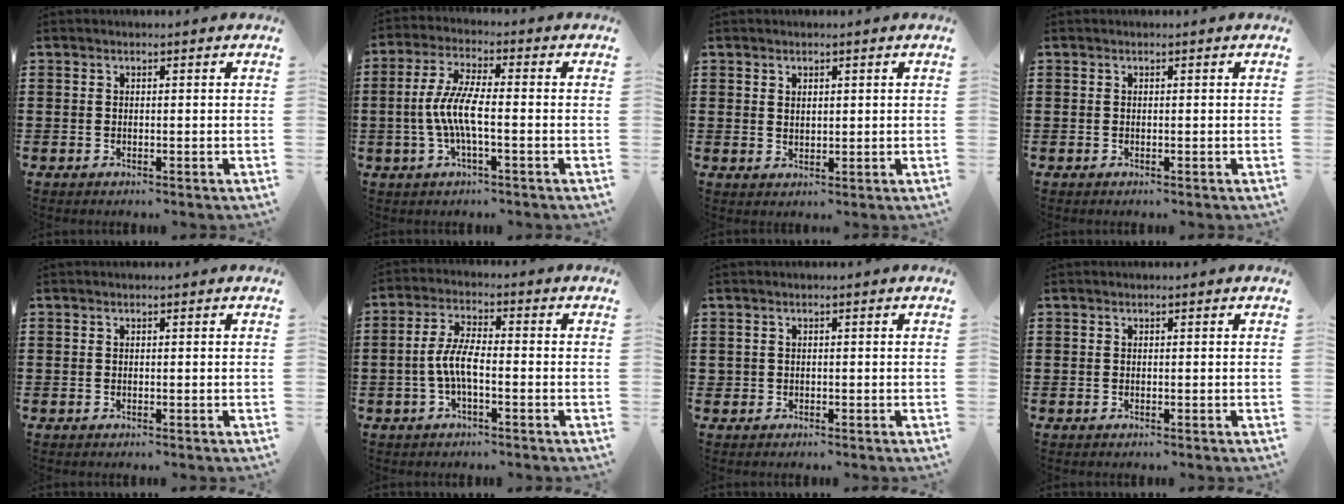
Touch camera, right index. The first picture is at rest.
{"total": 6.7, "force": [-1.5, 1.5, 6.4], "torque": [-0.154, -0.016, -0.039]}
{"total": 1.5, "force": [1.2, 0.8, 0.3], "torque": [-0.007, 0.004, 0.022]}
{"total": 0.0}
{"total": 0.0}
{"total": 5.4, "force": [-1.4, 1.6, 5.0], "torque": [-0.114, -0.003, -0.034]}
{"total": 0.7, "force": [-0.2, 0.7, 0.1], "torque": [-0.003, 0.004, -0.005]}
{"total": 0.0}